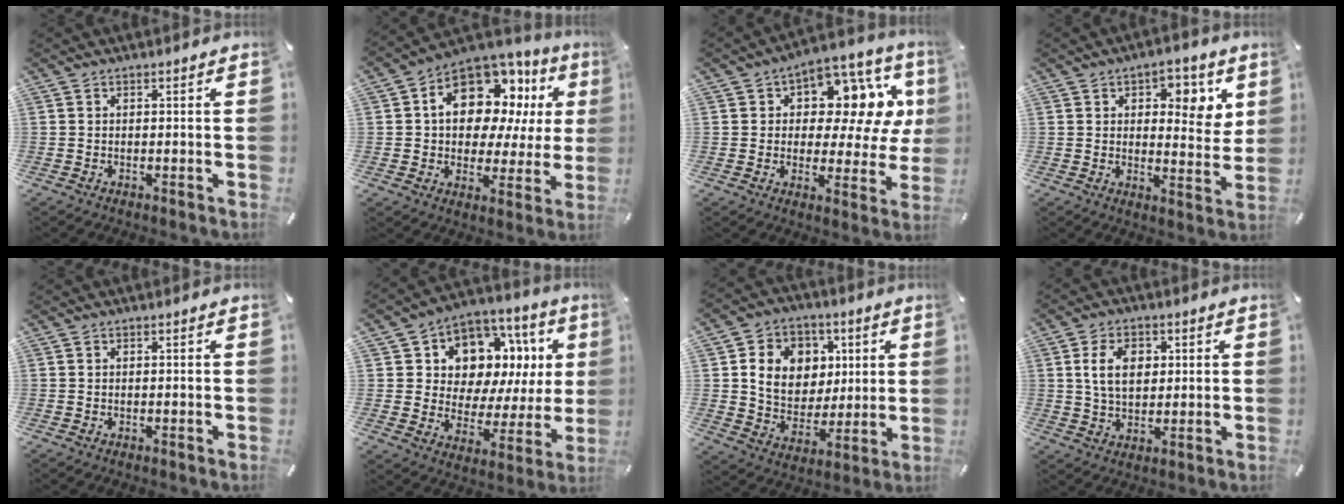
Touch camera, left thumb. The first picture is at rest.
{"total": 16.9, "force": [6.9, 11.1, 10.8], "torque": [-0.180, -0.043, 0.122]}
{"total": 14.9, "force": [5.5, 8.8, 10.7], "torque": [-0.147, -0.039, 0.094]}
{"total": 8.0, "force": [3.6, 4.6, 5.5], "torque": [-0.053, -0.020, 0.052]}
{"total": 0.0}
{"total": 10.5, "force": [5.9, 7.6, 4.1], "torque": [-0.067, -0.065, 0.104]}
{"total": 12.8, "force": [3.1, 11.4, 4.8], "torque": [-0.082, -0.006, 0.068]}
{"total": 8.5, "force": [1.9, 6.1, 5.6], "torque": [-0.112, 0.001, 0.027]}